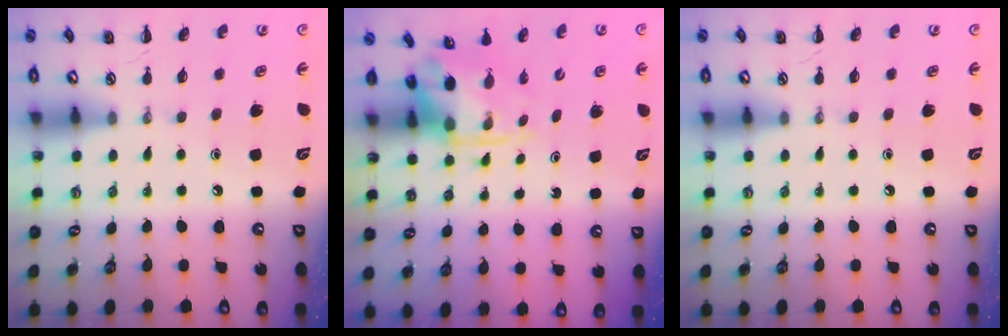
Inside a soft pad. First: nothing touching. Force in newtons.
{"total": 3.8, "press": 3.7, "slide": 0.8}
{"total": 0.0}